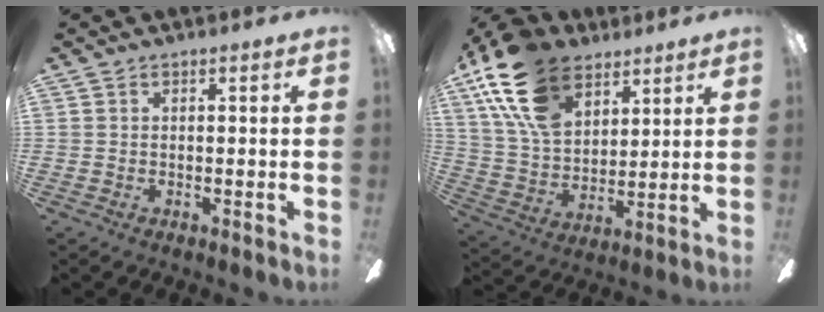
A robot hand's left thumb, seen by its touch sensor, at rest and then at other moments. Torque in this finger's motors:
{"motor_torque": [0.54, 0.61, 1.68, -1.09, 0.34]}